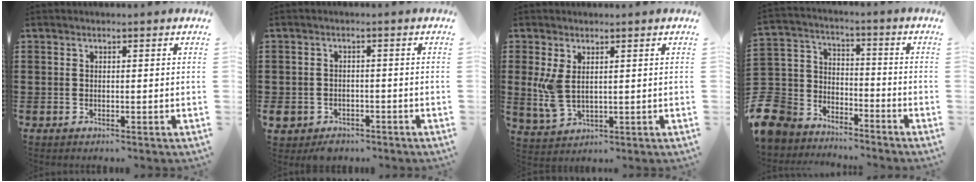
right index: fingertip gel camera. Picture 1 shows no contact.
{"total": 2.4, "force": [-1.8, 1.4, 0.4], "torque": [-0.019, -0.001, -0.041]}
{"total": 5.0, "force": [1.1, 2.5, 4.2], "torque": [-0.105, -0.004, 0.017]}
{"total": 8.4, "force": [-5.9, 5.8, 1.1], "torque": [-0.074, 0.009, -0.122]}